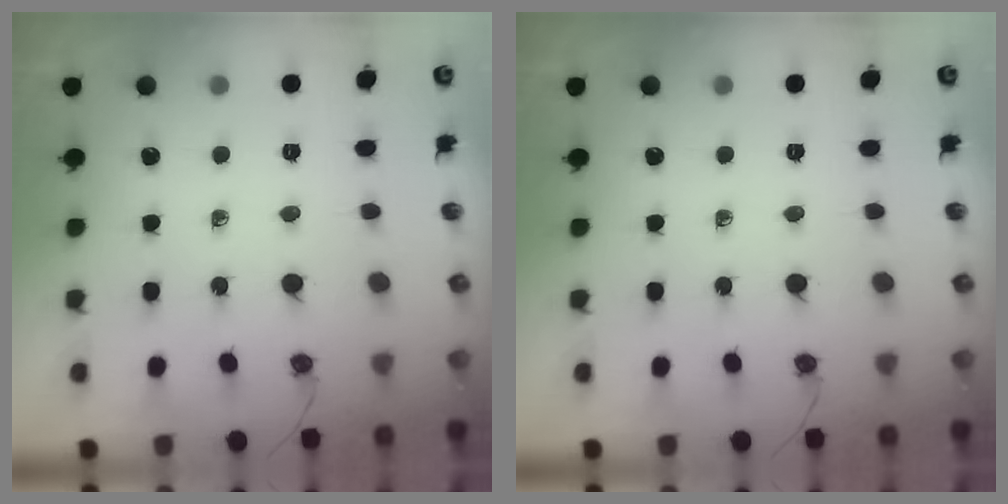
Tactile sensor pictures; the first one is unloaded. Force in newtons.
{"total": 0.0}